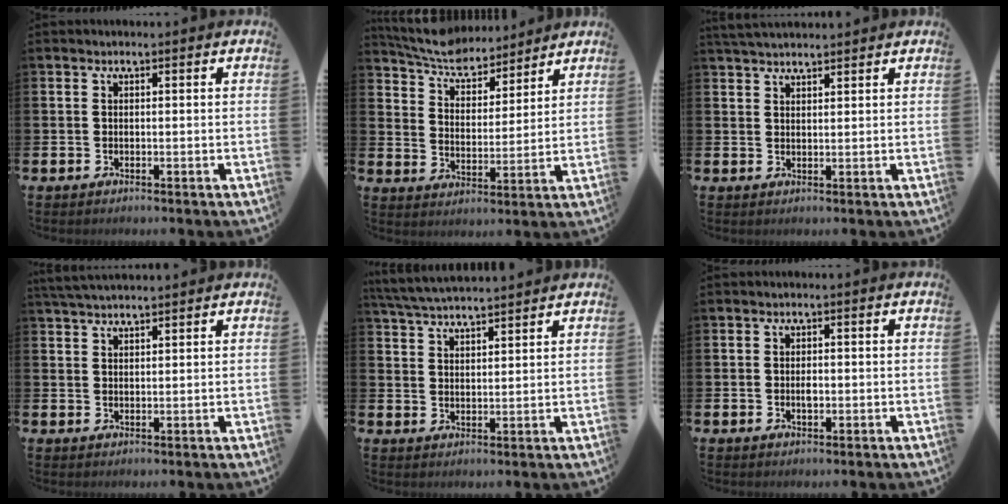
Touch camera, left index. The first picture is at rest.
{"total": 6.7, "force": [6.4, 1.9, 0.9], "torque": [-0.055, -0.040, 0.114]}
{"total": 2.9, "force": [2.8, 0.5, 0.6], "torque": [-0.018, -0.006, 0.054]}
{"total": 3.1, "force": [3.0, 0.3, 0.9], "torque": [-0.023, -0.005, 0.056]}
{"total": 4.9, "force": [4.8, 0.2, 0.8], "torque": [-0.038, -0.021, 0.088]}
{"total": 1.4, "force": [-0.1, 0.8, 1.2], "torque": [-0.012, 0.000, -0.006]}